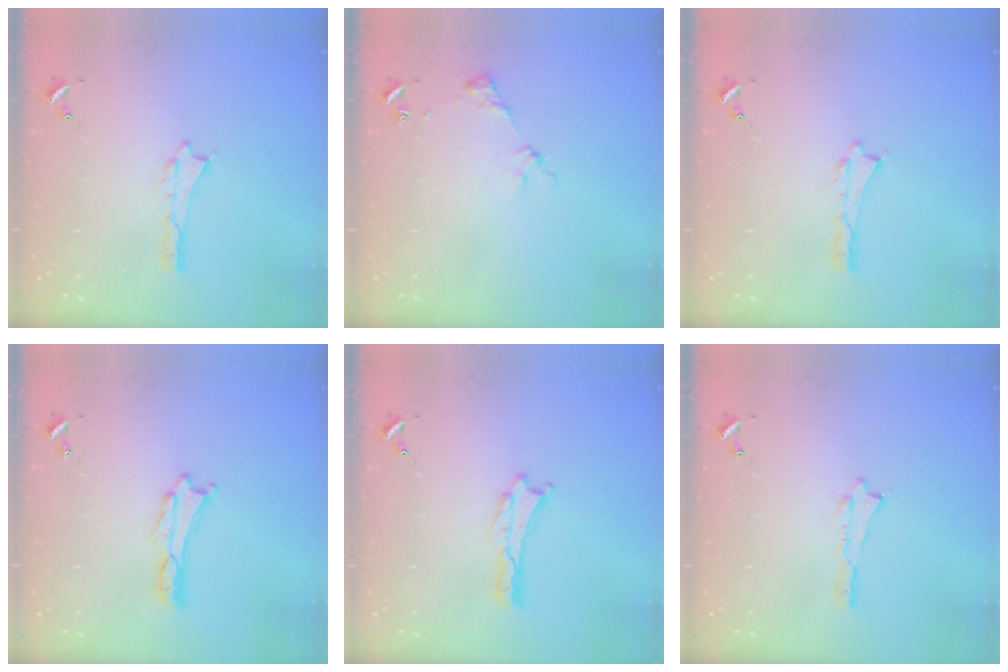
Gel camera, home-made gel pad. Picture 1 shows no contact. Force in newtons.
{"total": 2.9, "press": 2.9, "slide": 0.4}
{"total": 0.0}
{"total": 0.0}
{"total": 0.0}
{"total": 0.0}